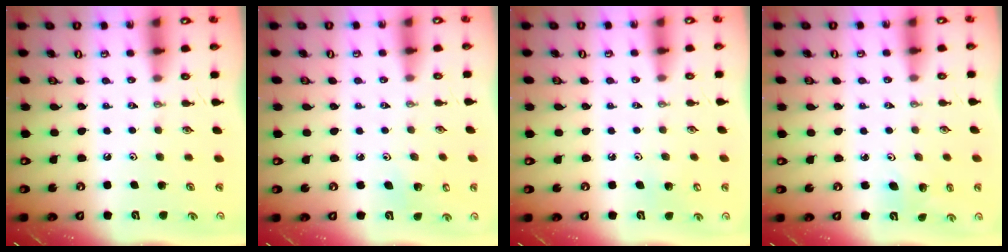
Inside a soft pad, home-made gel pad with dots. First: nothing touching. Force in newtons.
{"total": 3.0, "press": 2.9, "slide": 0.5}
{"total": 4.5, "press": 4.5, "slide": 0.4}
{"total": 4.3, "press": 3.9, "slide": 2.0}